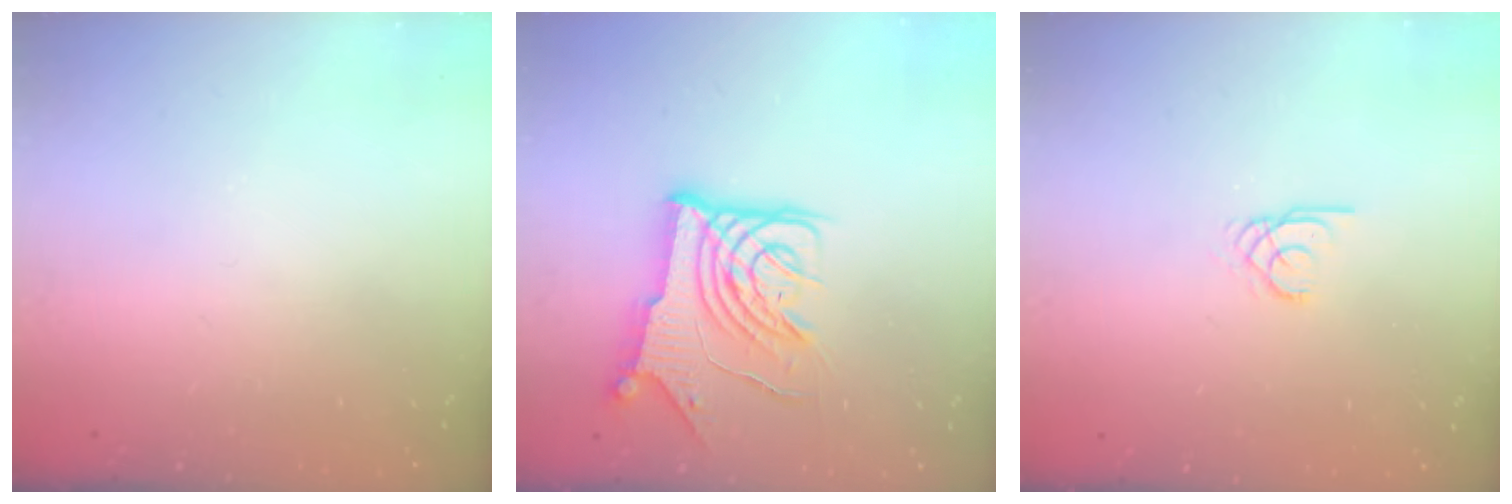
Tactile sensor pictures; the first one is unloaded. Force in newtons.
{"total": 12.6, "press": 12.6, "slide": 1.4}
{"total": 1.9, "press": 1.9, "slide": 0.1}